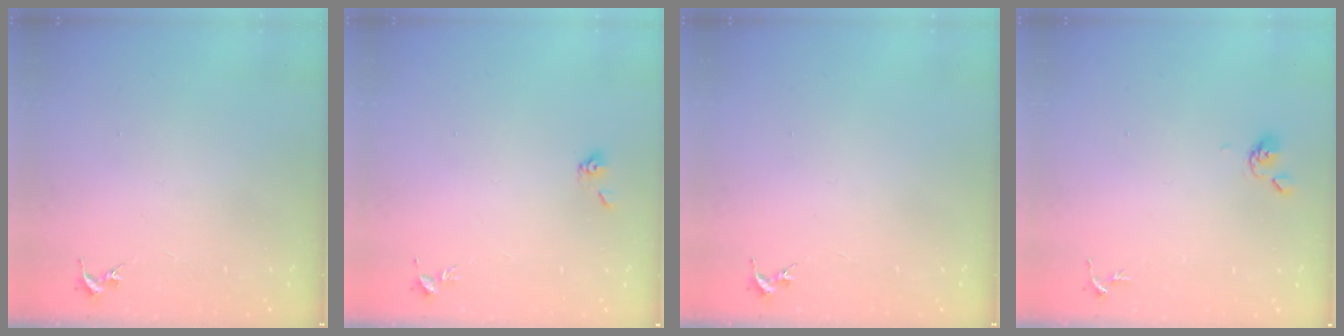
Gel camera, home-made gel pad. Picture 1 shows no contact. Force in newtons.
{"total": 5.3, "press": 5.2, "slide": 1.1}
{"total": 0.0}
{"total": 4.4, "press": 4.3, "slide": 0.8}